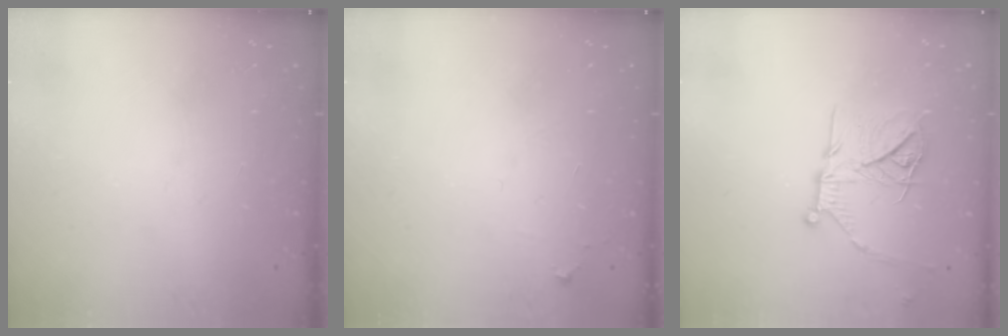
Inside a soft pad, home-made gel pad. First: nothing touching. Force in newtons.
{"total": 4.9, "press": 4.9, "slide": 0.7}
{"total": 17.1, "press": 17.0, "slide": 1.5}